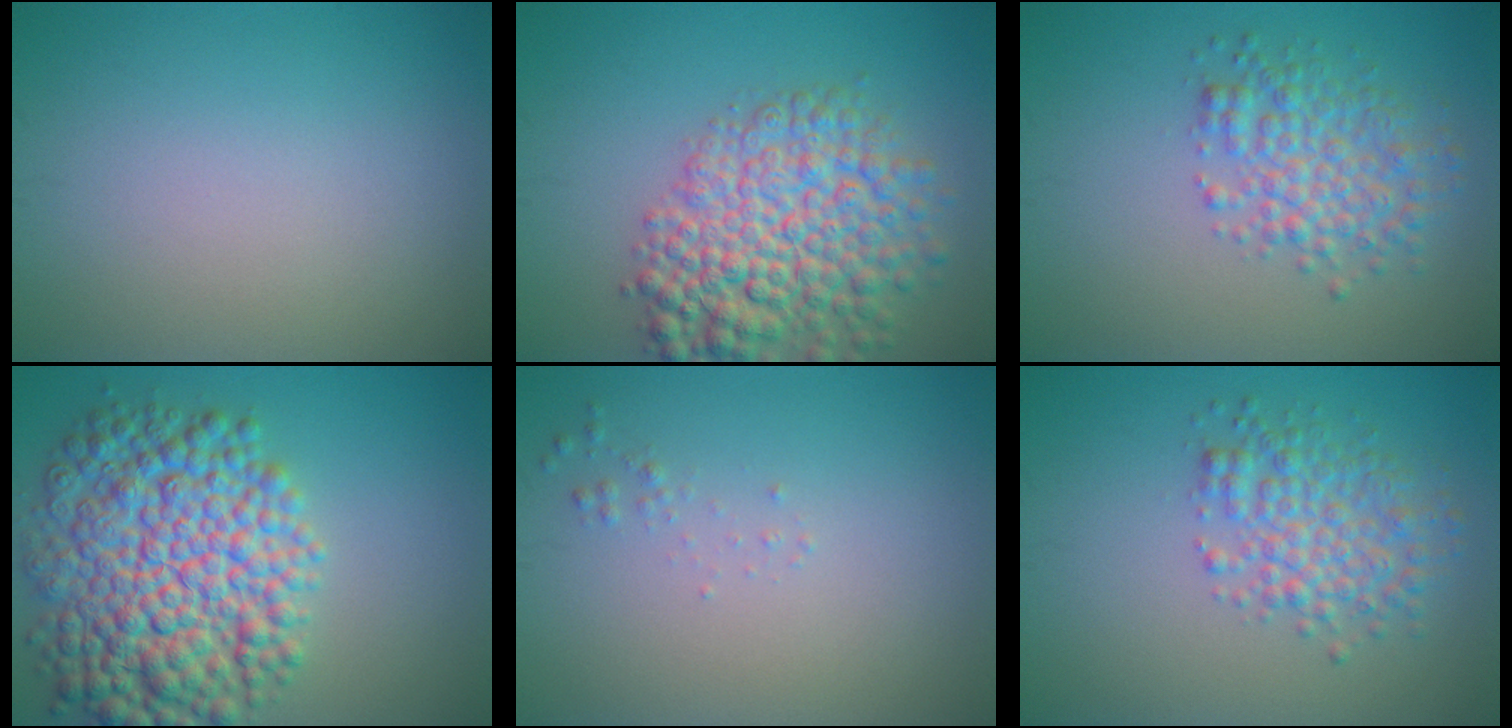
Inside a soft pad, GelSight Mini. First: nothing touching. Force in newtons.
{"total": 8.4, "press": 8.4, "slide": 0.3}
{"total": 4.1, "press": 4.1, "slide": 0.1}
{"total": 11.3, "press": 11.3, "slide": 0.1}
{"total": 0.6, "press": 0.6, "slide": 0.0}
{"total": 4.1, "press": 4.1, "slide": 0.1}